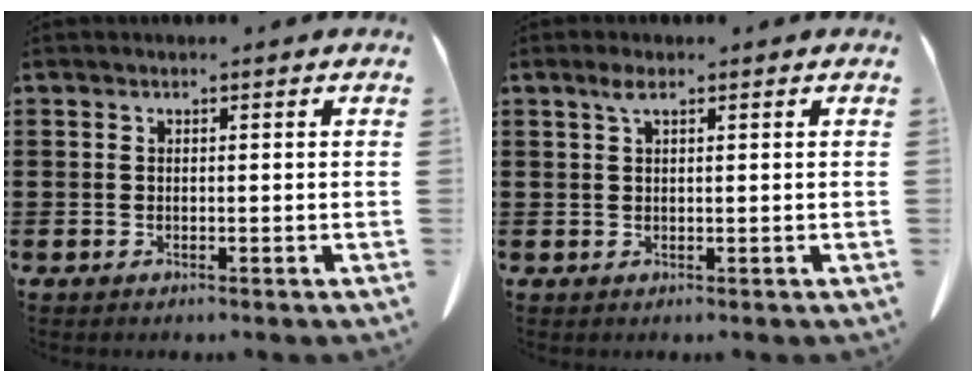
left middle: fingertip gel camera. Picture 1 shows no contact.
{"total": 2.0, "force": [0.9, 0.6, 1.7], "torque": [-0.038, 0.005, 0.015]}